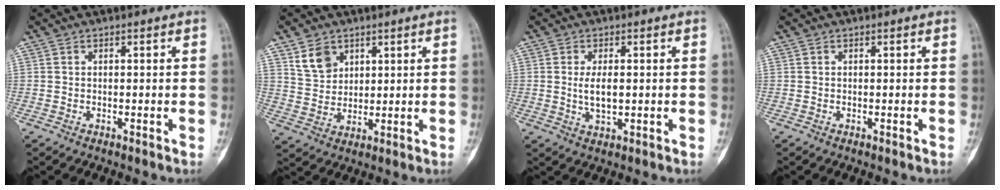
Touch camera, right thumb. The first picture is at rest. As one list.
[{"total": 6.3, "force": [3.6, 4.5, 2.5], "torque": [-0.026, -0.020, 0.076]}, {"total": 4.2, "force": [0.1, 2.0, 3.7], "torque": [-0.065, -0.007, 0.006]}, {"total": 0.0}]